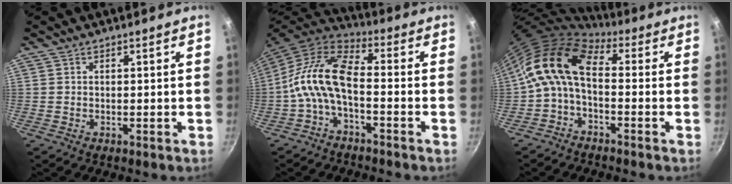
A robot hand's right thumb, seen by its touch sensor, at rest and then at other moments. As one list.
[{"total": 11.6, "force": [-2.8, 5.6, 9.8], "torque": [-0.196, 0.043, -0.068]}, {"total": 10.5, "force": [-0.5, 6.0, 8.6], "torque": [-0.156, 0.035, -0.026]}]